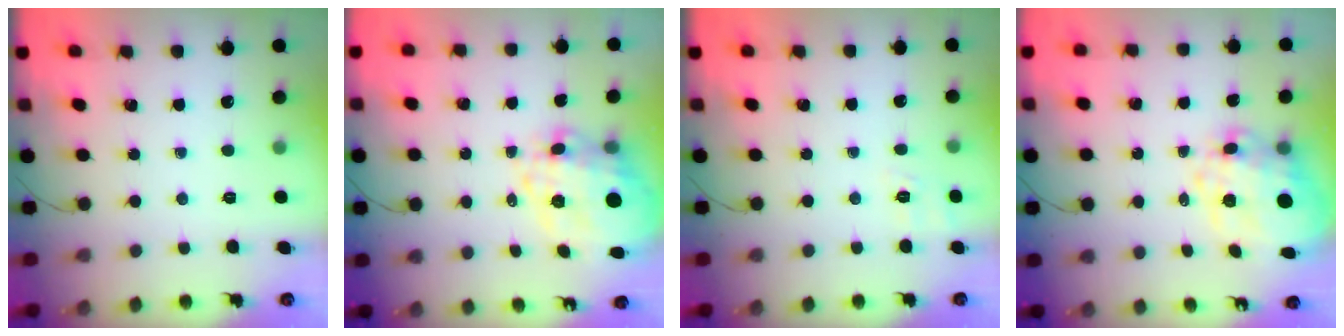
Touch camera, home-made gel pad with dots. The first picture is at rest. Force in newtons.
{"total": 16.3, "press": 15.9, "slide": 3.8}
{"total": 2.3, "press": 1.3, "slide": 1.9}
{"total": 13.6, "press": 13.2, "slide": 3.1}